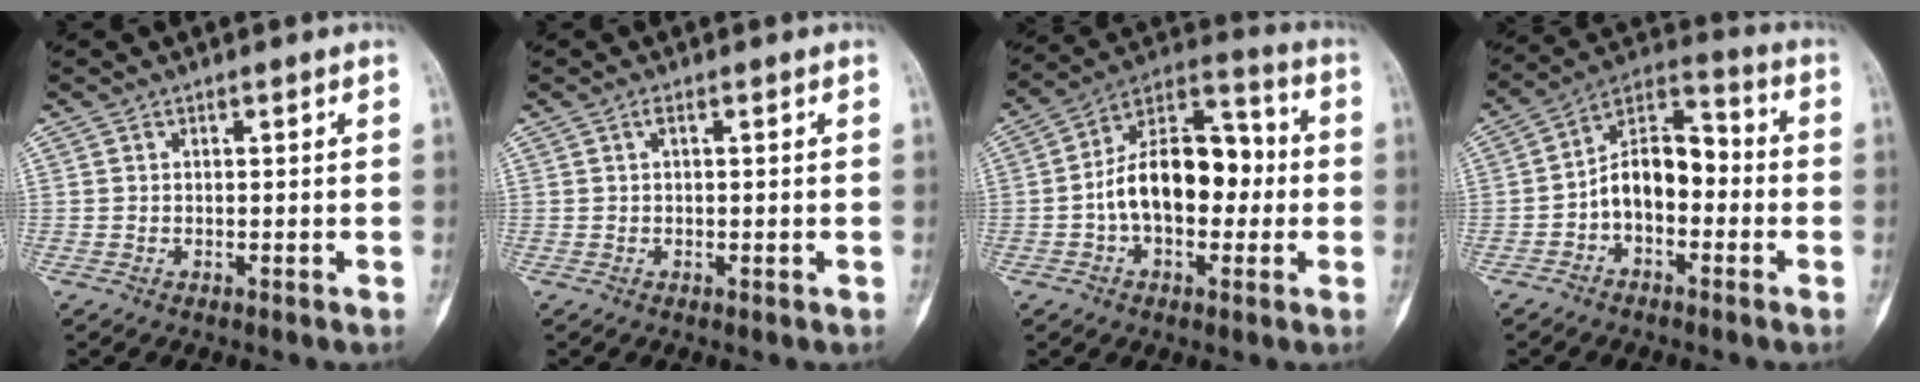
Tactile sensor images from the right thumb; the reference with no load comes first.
{"total": 1.5, "force": [0.0, 0.5, 1.4], "torque": [-0.026, 0.002, 0.000]}
{"total": 16.8, "force": [-1.3, 10.2, 13.4], "torque": [-0.195, 0.048, -0.029]}
{"total": 11.0, "force": [-2.3, 6.9, 8.2], "torque": [-0.115, 0.050, -0.054]}